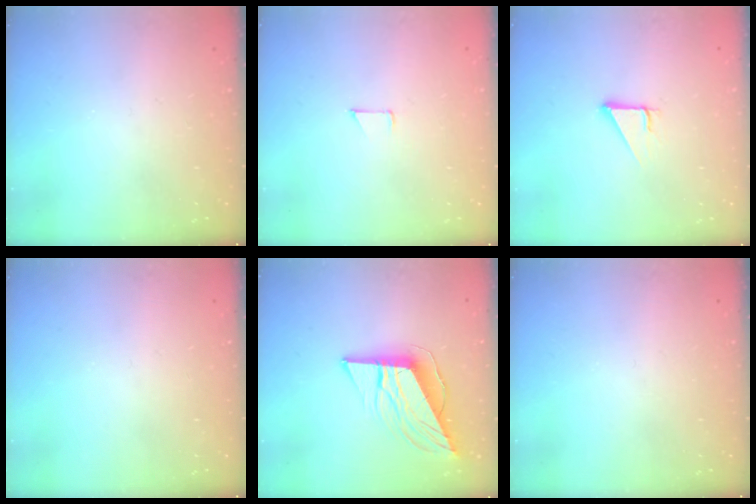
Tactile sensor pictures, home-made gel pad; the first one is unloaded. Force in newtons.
{"total": 3.4, "press": 3.4, "slide": 0.3}
{"total": 3.0, "press": 3.0, "slide": 0.1}
{"total": 0.0}
{"total": 12.4, "press": 12.3, "slide": 1.5}
{"total": 0.0}